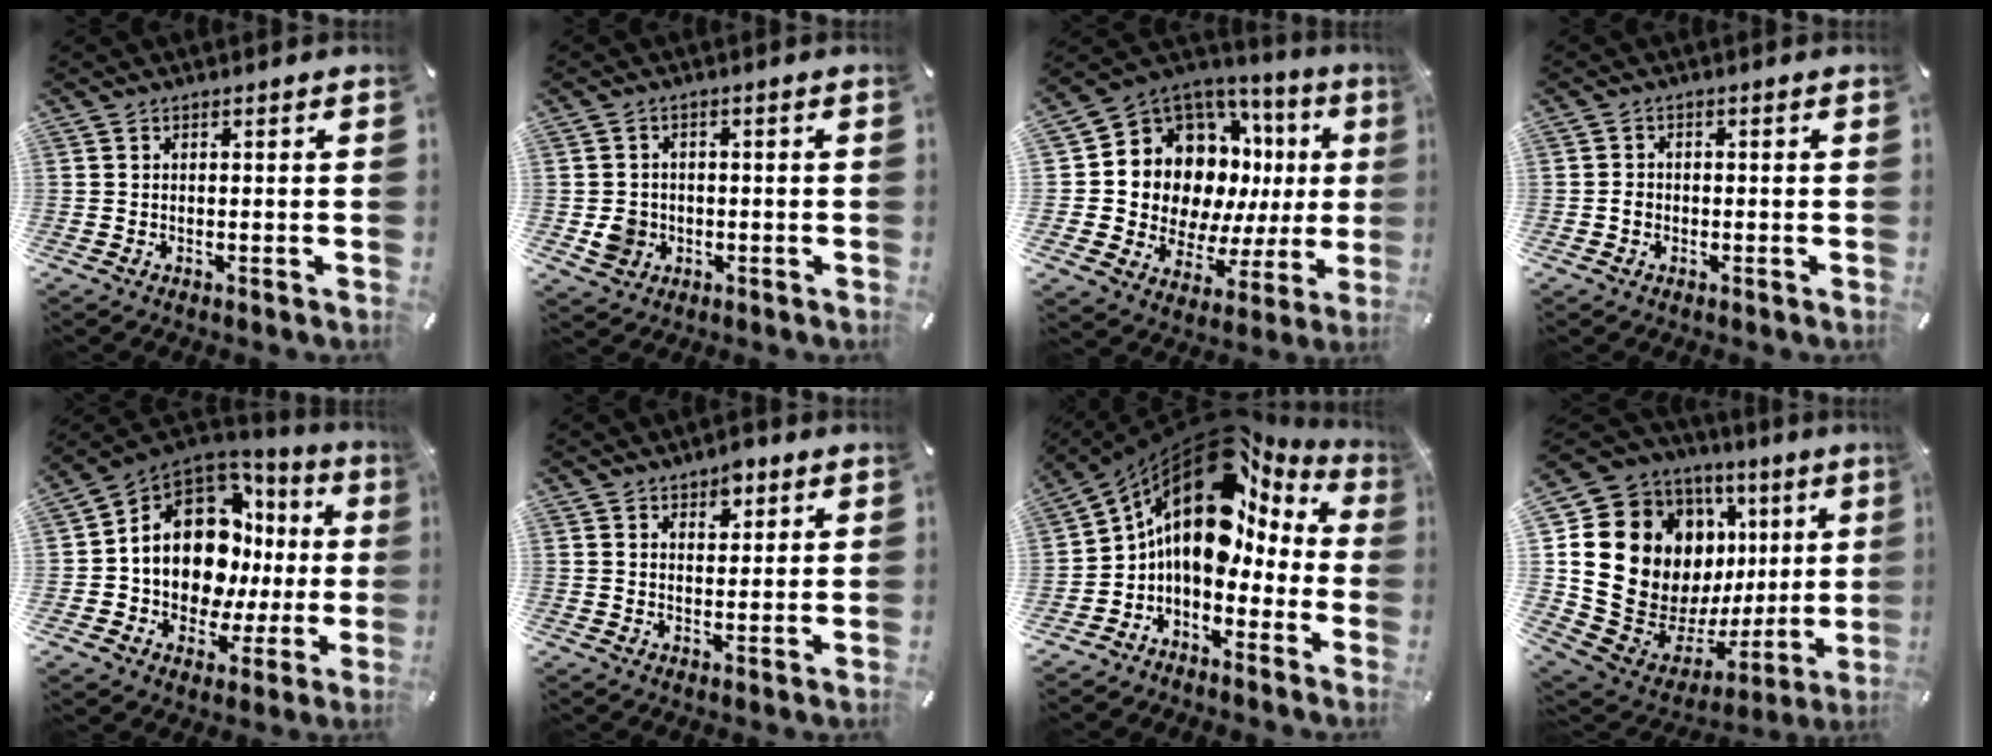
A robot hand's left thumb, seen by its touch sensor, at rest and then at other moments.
{"total": 5.3, "force": [-1.0, 5.0, 1.4], "torque": [-0.011, 0.001, -0.019]}
{"total": 14.8, "force": [5.6, 10.9, 8.2], "torque": [-0.146, -0.075, 0.112]}
{"total": 2.0, "force": [-0.6, 1.8, 0.9], "torque": [-0.017, 0.007, -0.012]}
{"total": 14.7, "force": [3.2, 11.0, 9.3], "torque": [-0.159, -0.039, 0.057]}
{"total": 4.3, "force": [2.6, 3.0, 1.6], "torque": [0.000, -0.011, 0.039]}
{"total": 17.3, "force": [6.5, 11.0, 11.7], "torque": [-0.214, -0.040, 0.106]}
{"total": 21.0, "force": [4.1, 16.3, 12.5], "torque": [-0.203, -0.077, 0.114]}